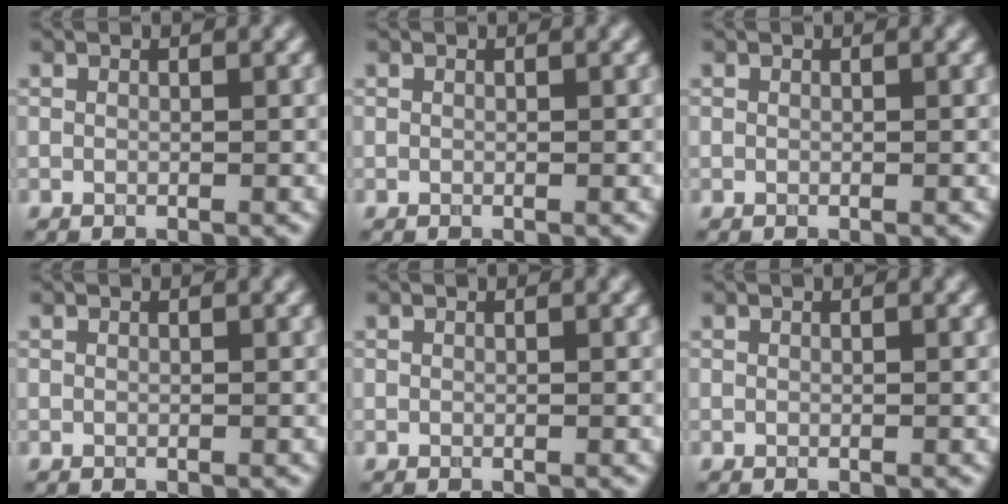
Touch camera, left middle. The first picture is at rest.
{"total": 0.0}
{"total": 0.0}
{"total": 0.0}
{"total": 0.0}
{"total": 0.0}